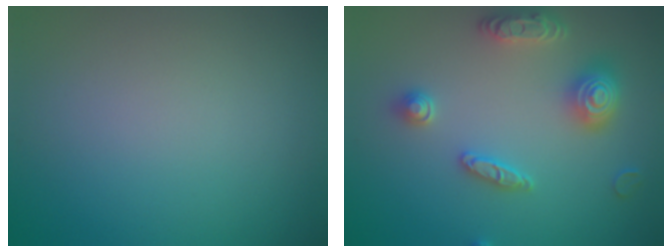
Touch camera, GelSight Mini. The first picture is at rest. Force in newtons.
{"total": 4.2, "press": 4.1, "slide": 1.0}